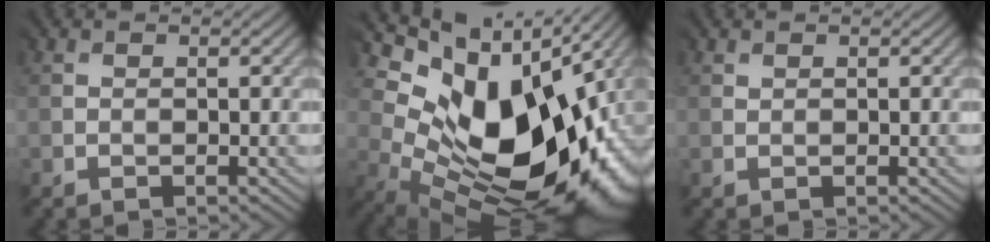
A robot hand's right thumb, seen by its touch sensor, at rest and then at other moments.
{"total": 15.7, "force": [1.9, 10.3, 11.7], "torque": [-0.177, -0.023, 0.064]}
{"total": 0.8, "force": [0.8, 0.2, -0.1], "torque": [0.002, 0.001, 0.016]}